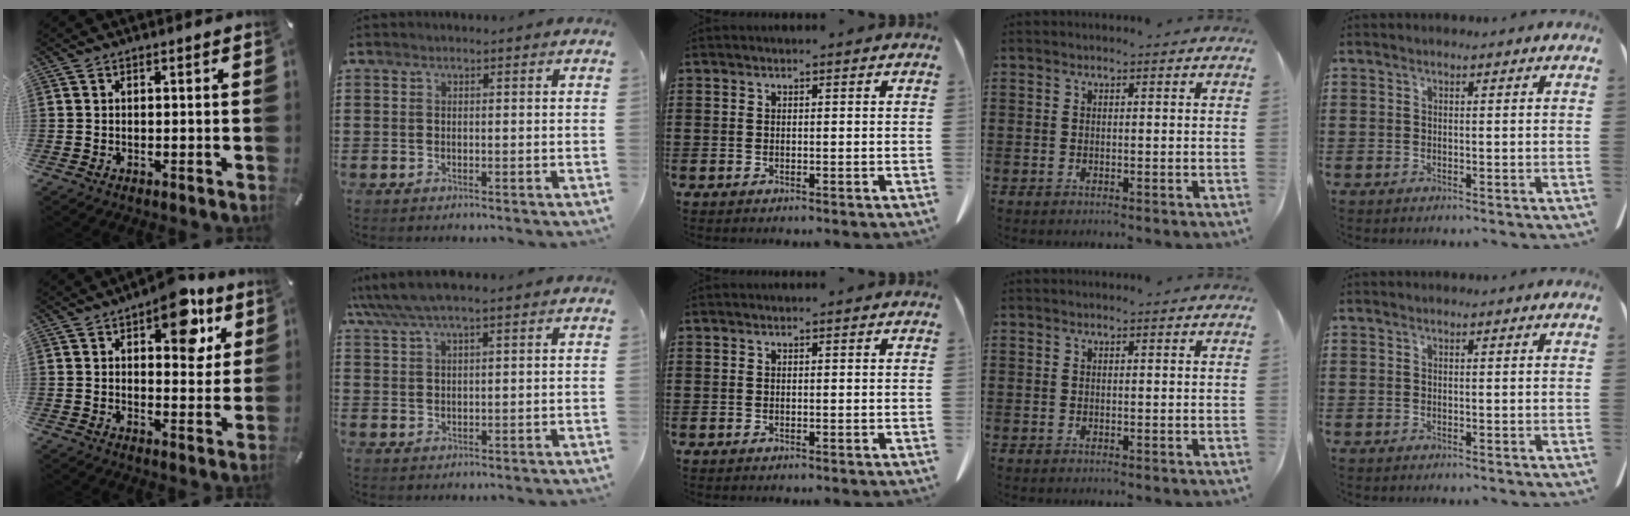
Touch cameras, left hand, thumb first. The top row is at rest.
{"thumb": {"total": 13.2, "force": [6.7, 6.9, 9.1], "torque": [-0.098, -0.033, 0.107]}, "index": {"total": 4.0, "force": [3.1, 0.5, 2.4], "torque": [-0.055, -0.001, 0.057]}}